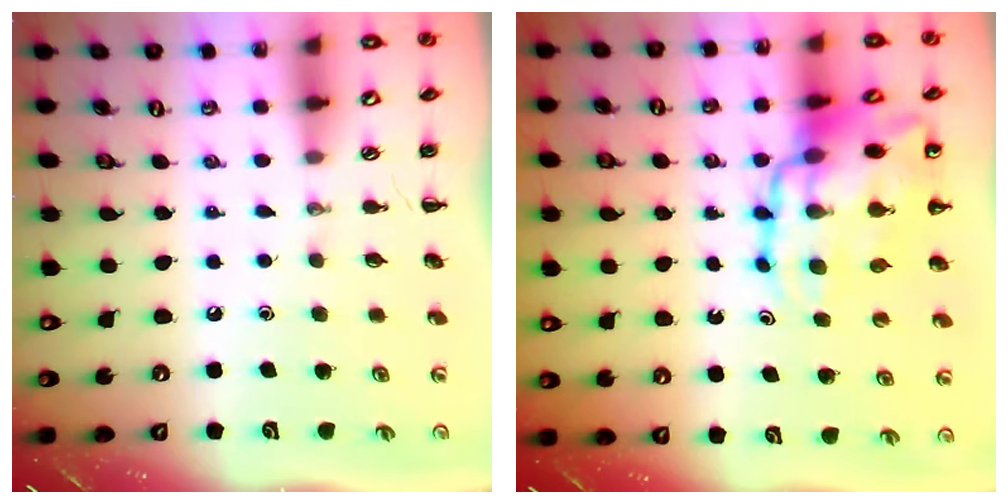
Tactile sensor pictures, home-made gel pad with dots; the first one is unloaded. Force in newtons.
{"total": 18.2, "press": 17.7, "slide": 4.4}